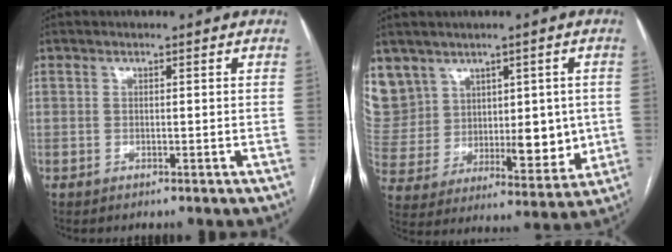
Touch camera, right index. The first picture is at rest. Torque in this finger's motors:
{"motor_torque": [0.54, 0.18, 0.38, 0.21]}